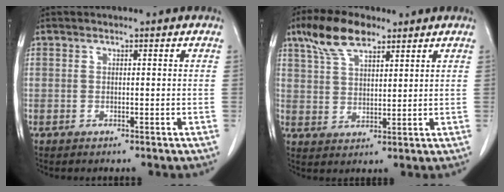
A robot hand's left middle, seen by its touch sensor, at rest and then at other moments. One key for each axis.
{"total": 8.3, "fx": 5.8, "fy": 3.1, "fz": 5.1, "tx": -0.106, "ty": 0.018, "tz": 0.112}